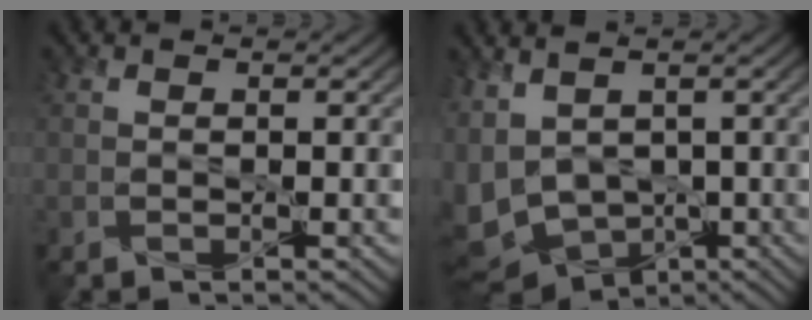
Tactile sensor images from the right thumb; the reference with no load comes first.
{"total": 9.5, "force": [-0.4, 6.8, 6.6], "torque": [-0.181, -0.024, 0.018]}